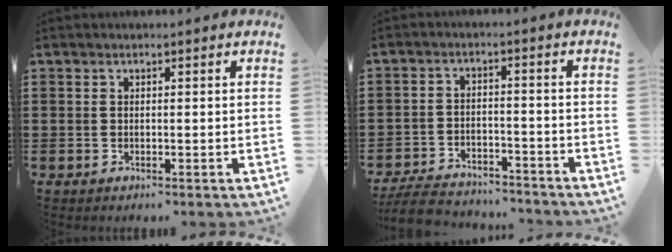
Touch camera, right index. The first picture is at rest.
{"total": 6.1, "force": [-5.9, 1.1, 1.3], "torque": [-0.035, 0.009, -0.119]}